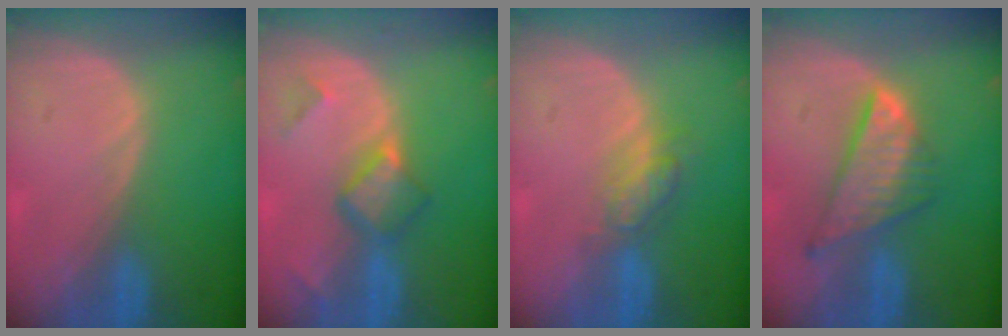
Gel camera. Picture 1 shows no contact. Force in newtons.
{"total": 5.6, "press": 4.9, "slide": 2.7}
{"total": 4.6, "press": 4.1, "slide": 2.1}
{"total": 8.3, "press": 7.1, "slide": 4.2}